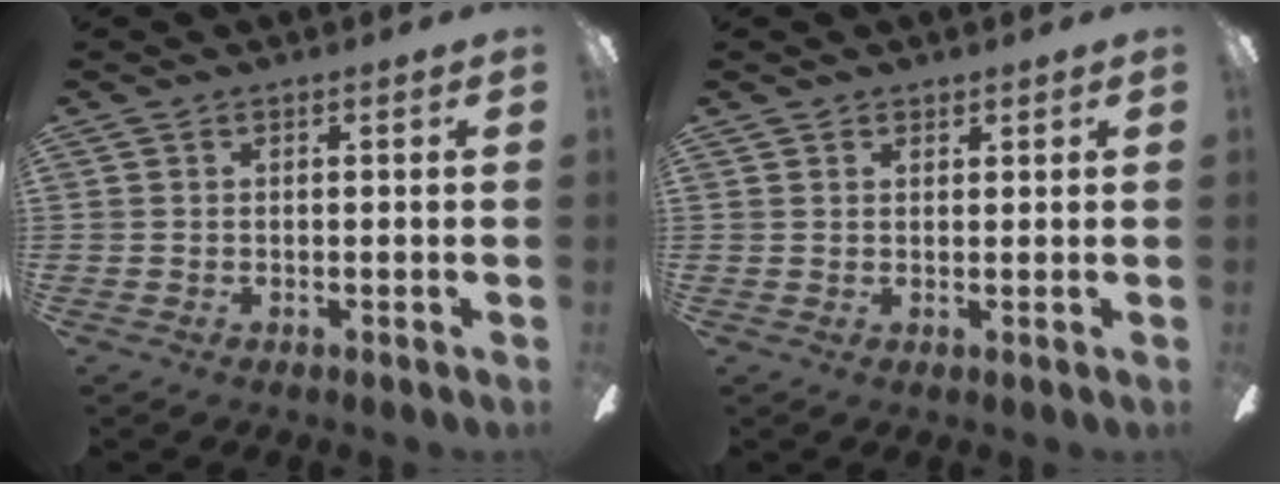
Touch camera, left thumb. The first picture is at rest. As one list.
[{"total": 1.5, "force": [1.3, 0.7, -0.1], "torque": [0.002, -0.002, 0.027]}]